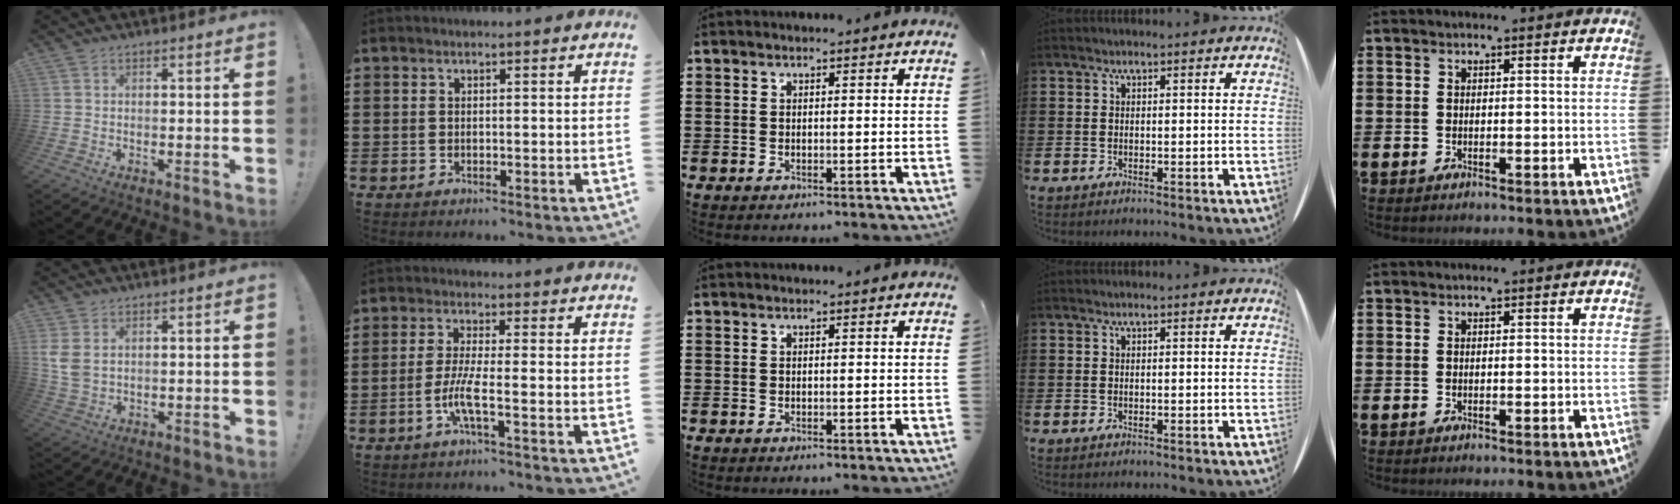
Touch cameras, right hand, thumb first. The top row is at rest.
{"thumb": {"total": 5.3, "force": [2.0, 3.5, 3.4], "torque": [-0.068, -0.011, 0.038]}, "index": {"total": 5.0, "force": [-2.0, 0.2, 4.6], "torque": [-0.108, -0.017, -0.045]}}